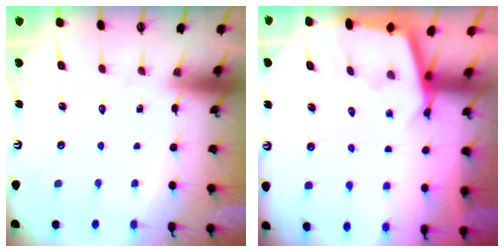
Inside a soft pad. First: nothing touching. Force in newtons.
{"total": 2.4, "press": 2.4, "slide": 0.2}